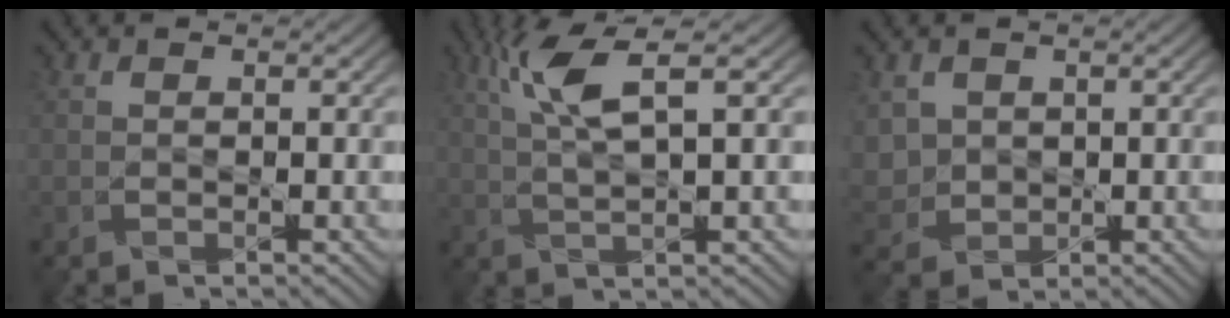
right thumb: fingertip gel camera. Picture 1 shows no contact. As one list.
[{"total": 5.7, "force": [2.5, 0.1, 5.2], "torque": [-0.126, 0.013, 0.060]}, {"total": 4.1, "force": [1.1, 3.5, 1.9], "torque": [-0.081, -0.003, 0.021]}]